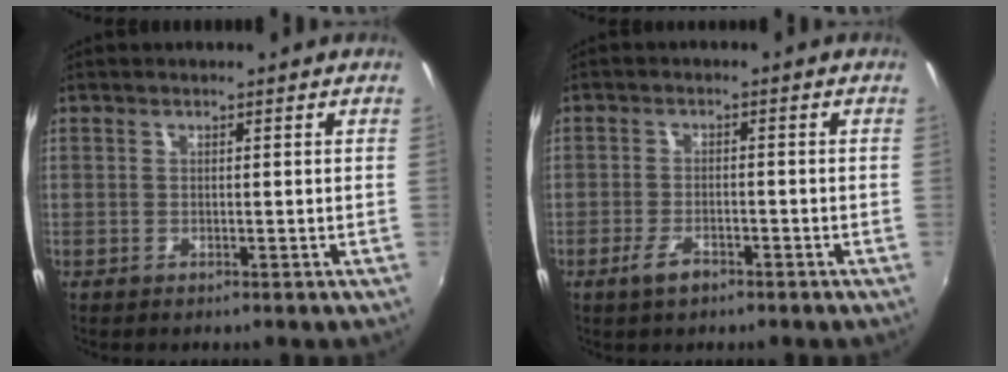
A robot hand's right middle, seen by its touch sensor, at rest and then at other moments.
{"total": 3.6, "force": [-2.4, 1.3, 2.3], "torque": [-0.056, -0.003, -0.045]}